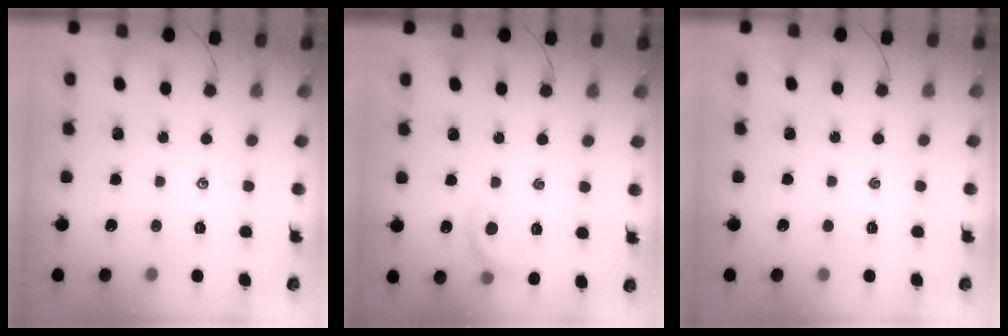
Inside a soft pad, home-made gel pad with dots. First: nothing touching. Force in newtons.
{"total": 8.8, "press": 8.6, "slide": 1.7}
{"total": 0.0}